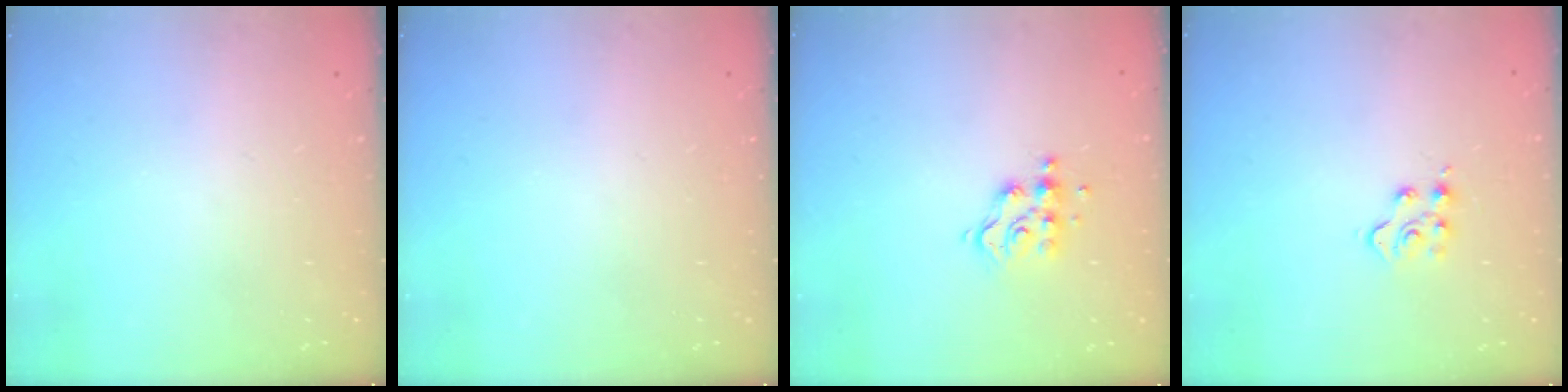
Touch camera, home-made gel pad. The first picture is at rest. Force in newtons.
{"total": 0.0}
{"total": 8.5, "press": 8.5, "slide": 0.5}
{"total": 5.2, "press": 5.2, "slide": 0.2}